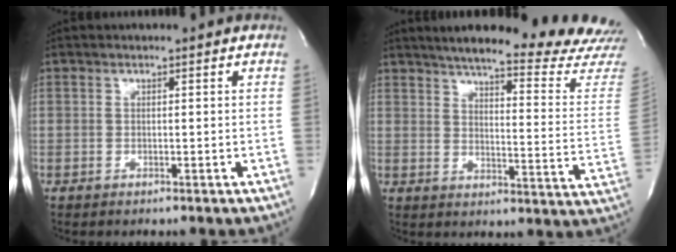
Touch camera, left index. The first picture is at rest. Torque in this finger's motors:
{"motor_torque": [-0.47, -0.49, 0.33, 0.07]}